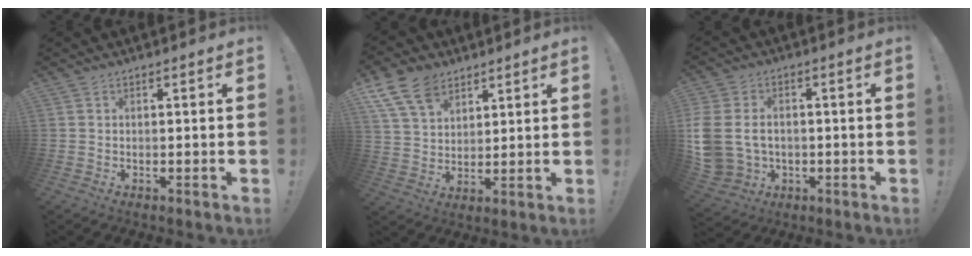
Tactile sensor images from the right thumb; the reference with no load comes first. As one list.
[{"total": 12.9, "force": [7.8, 8.4, 5.9], "torque": [-0.111, -0.034, 0.154]}, {"total": 13.3, "force": [-0.1, 10.9, 7.7], "torque": [-0.154, -0.001, 0.003]}]